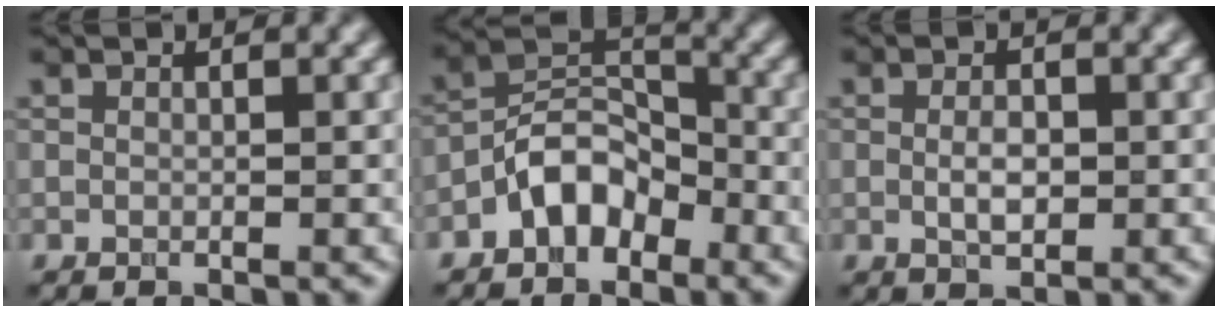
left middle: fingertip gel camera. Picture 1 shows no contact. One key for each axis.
{"total": 4.8, "fx": -2.9, "fy": 2.8, "fz": 2.6, "tx": -0.038, "ty": 0.016, "tz": -0.062}
{"total": 2.0, "fx": -0.1, "fy": 1.0, "fz": 1.8, "tx": -0.035, "ty": -0.003, "tz": -0.001}